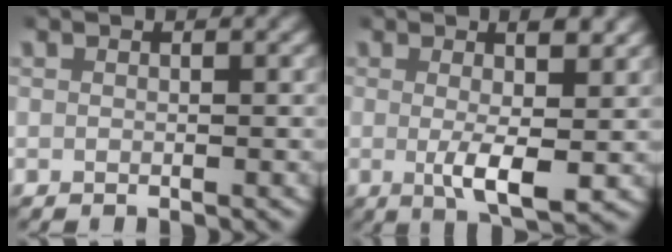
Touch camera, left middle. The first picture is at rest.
{"total": 4.7, "force": [0.1, 1.3, 4.6], "torque": [-0.076, -0.012, 0.011]}